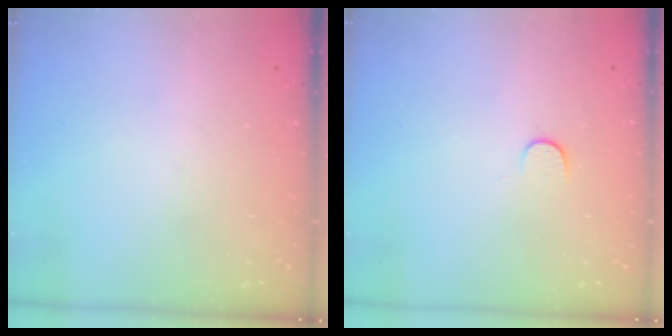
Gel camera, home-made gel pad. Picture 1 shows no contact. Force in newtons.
{"total": 5.0, "press": 5.0, "slide": 0.5}